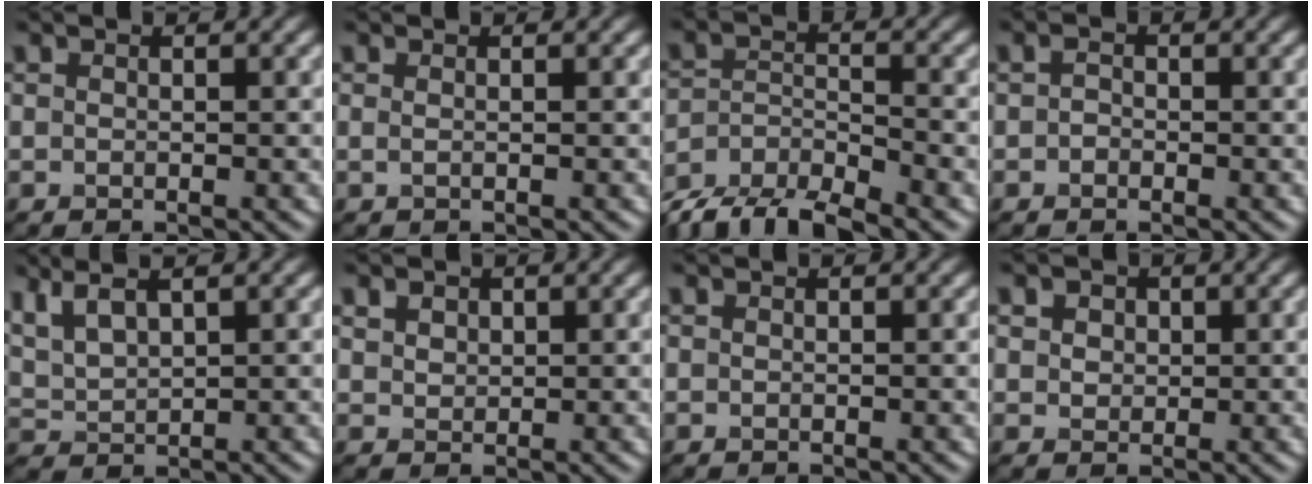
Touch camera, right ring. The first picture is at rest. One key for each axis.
{"total": 0.5, "fx": 0.2, "fy": 0.2, "fz": 0.5, "tx": -0.009, "ty": -0.001, "tz": 0.000}
{"total": 7.5, "fx": -6.5, "fy": 2.2, "fz": 2.9, "tx": -0.053, "ty": -0.012, "tz": -0.120}
{"total": 0.8, "fx": -0.3, "fy": 0.7, "fz": 0.4, "tx": -0.006, "ty": -0.002, "tz": -0.008}
{"total": 5.5, "fx": 3.4, "fy": 2.3, "fz": 3.7, "tx": -0.089, "ty": 0.021, "tz": 0.065}
{"total": 2.0, "fx": 1.2, "fy": 1.4, "fz": 0.8, "tx": -0.018, "ty": 0.003, "tz": 0.024}
{"total": 0.0}
{"total": 3.8, "fx": 1.9, "fy": 2.7, "fz": 1.8, "tx": -0.041, "ty": 0.014, "tz": 0.024}